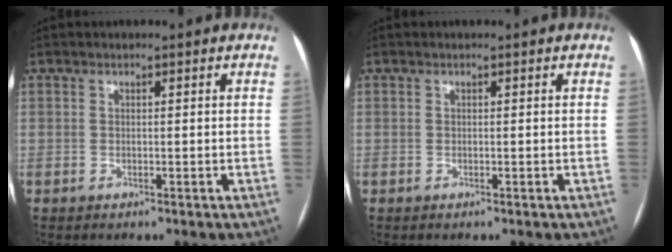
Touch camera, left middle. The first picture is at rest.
{"total": 0.0}